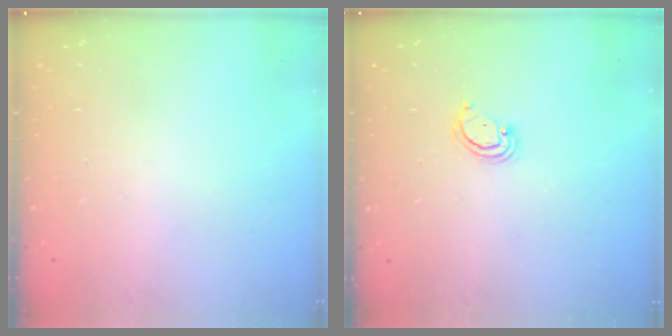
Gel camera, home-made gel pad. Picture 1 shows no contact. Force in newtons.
{"total": 2.5, "press": 2.4, "slide": 0.2}